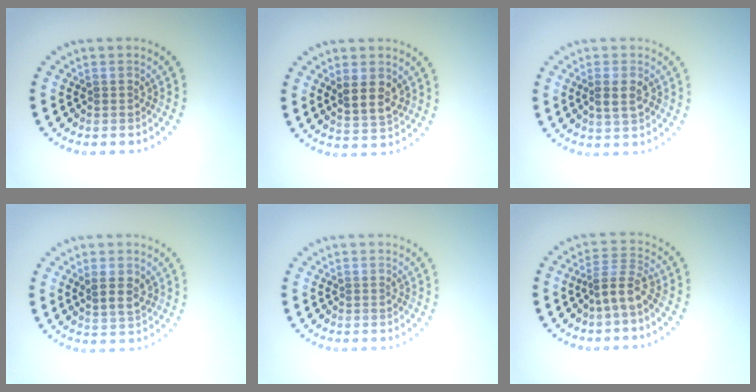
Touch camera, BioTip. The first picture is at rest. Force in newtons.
{"total": 2.7, "press": 2.5, "slide": 1.0}
{"total": 1.7, "press": 1.7, "slide": 0.3}
{"total": 2.4, "press": 2.3, "slide": 0.9}
{"total": 0.0}
{"total": 2.9, "press": 2.1, "slide": 2.1}